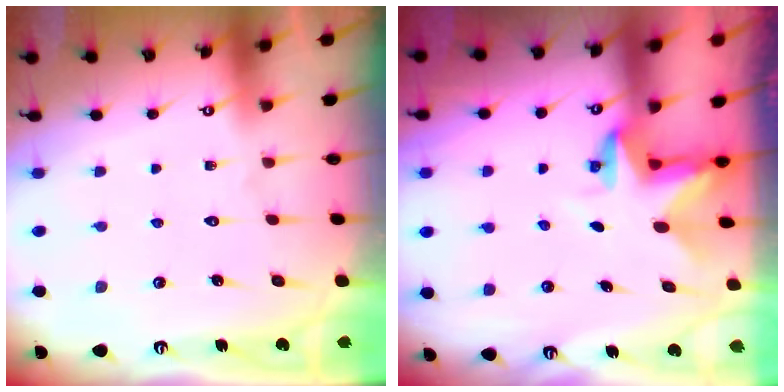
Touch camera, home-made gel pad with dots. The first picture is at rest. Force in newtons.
{"total": 2.8, "press": 2.8, "slide": 0.2}